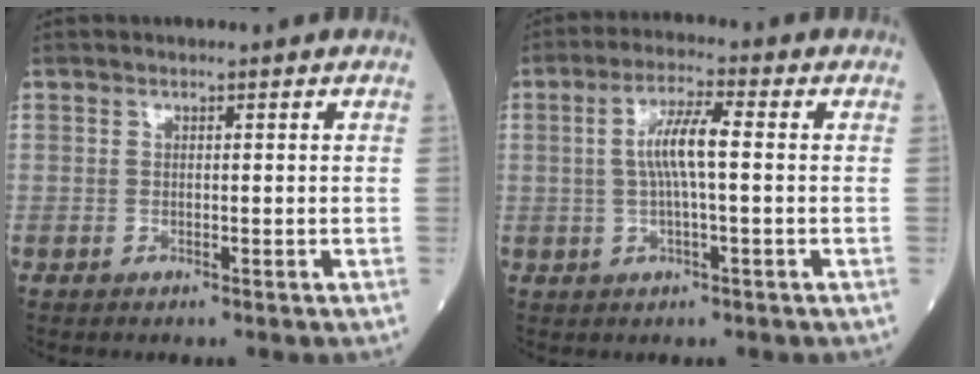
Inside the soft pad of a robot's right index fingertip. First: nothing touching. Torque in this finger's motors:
{"motor_torque": [1.09, 0.03, 0.54, 0.14]}